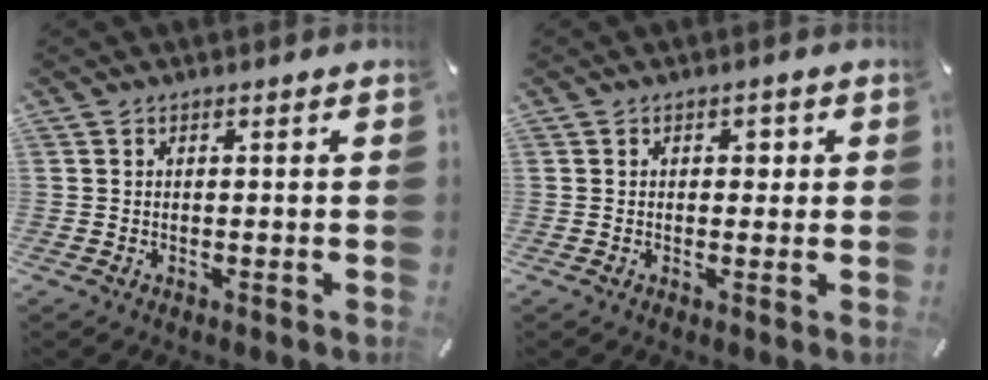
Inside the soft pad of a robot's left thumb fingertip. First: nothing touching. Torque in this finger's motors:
{"motor_torque": [0.32, 0.55, -0.03, -0.11, 0.00]}